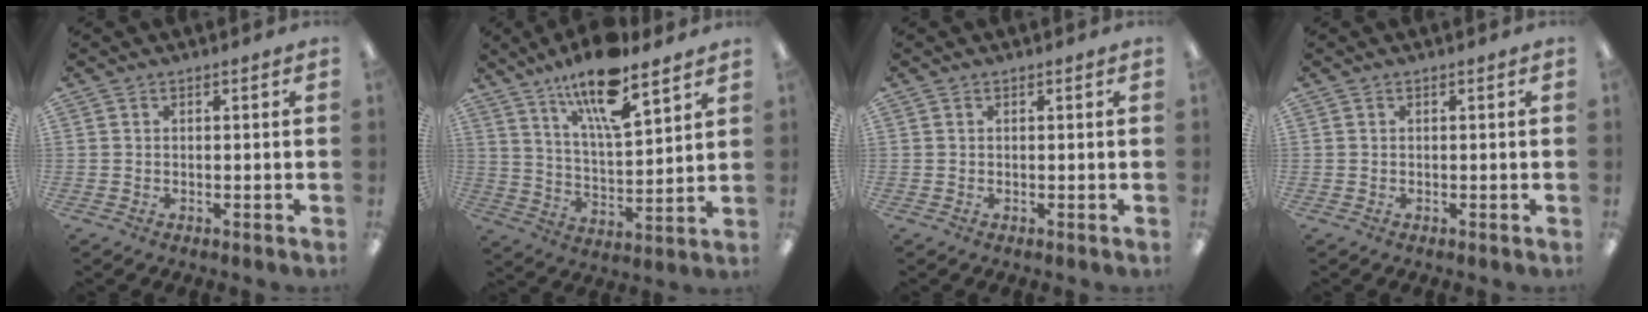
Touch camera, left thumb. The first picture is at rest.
{"total": 15.7, "force": [11.4, 3.9, 10.1], "torque": [-0.181, -0.055, 0.190]}
{"total": 0.0}
{"total": 0.0}